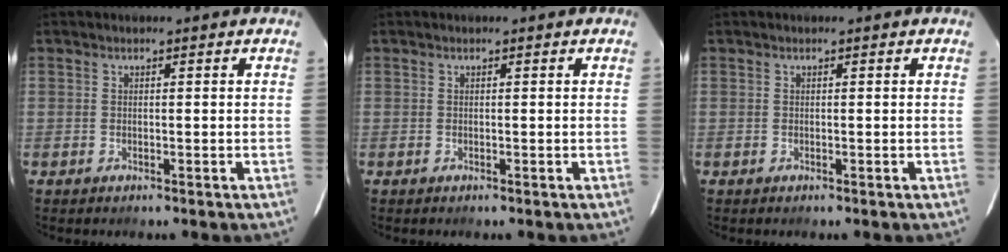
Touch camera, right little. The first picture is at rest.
{"total": 0.0}
{"total": 0.0}